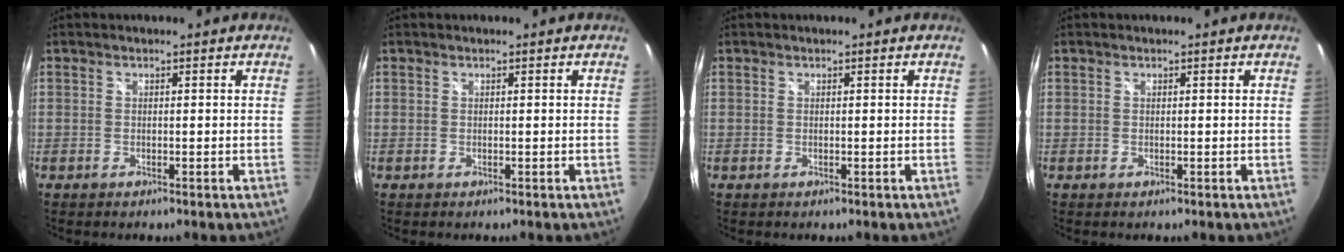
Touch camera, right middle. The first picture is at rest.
{"total": 0.0}
{"total": 0.0}
{"total": 0.0}